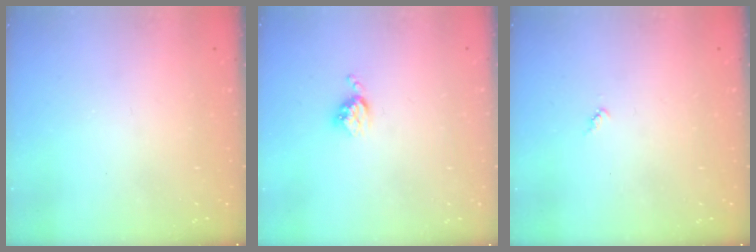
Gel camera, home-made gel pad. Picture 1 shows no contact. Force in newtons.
{"total": 4.0, "press": 4.0, "slide": 0.5}
{"total": 3.3, "press": 3.3, "slide": 0.2}